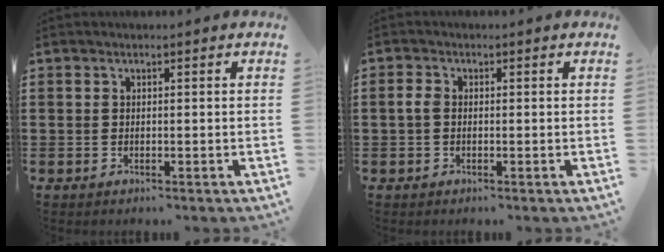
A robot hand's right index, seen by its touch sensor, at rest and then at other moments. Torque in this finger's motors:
{"motor_torque": [-0.08, -0.02, 0.13, 0.05]}